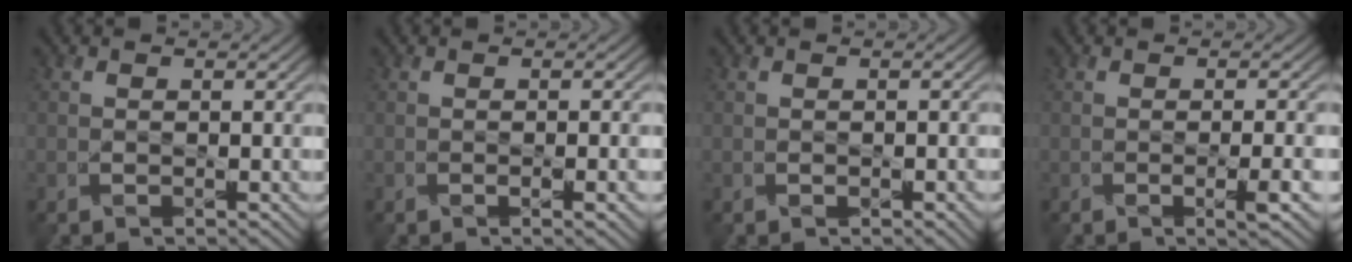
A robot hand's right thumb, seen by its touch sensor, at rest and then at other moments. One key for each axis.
{"total": 2.2, "fx": -0.4, "fy": 0.4, "fz": 2.2, "tx": -0.033, "ty": -0.001, "tz": -0.006}
{"total": 1.4, "fx": -0.4, "fy": 0.6, "fz": 1.2, "tx": -0.021, "ty": -0.005, "tz": -0.002}
{"total": 3.2, "fx": -0.6, "fy": 0.5, "fz": 3.1, "tx": -0.050, "ty": 0.001, "tz": -0.011}